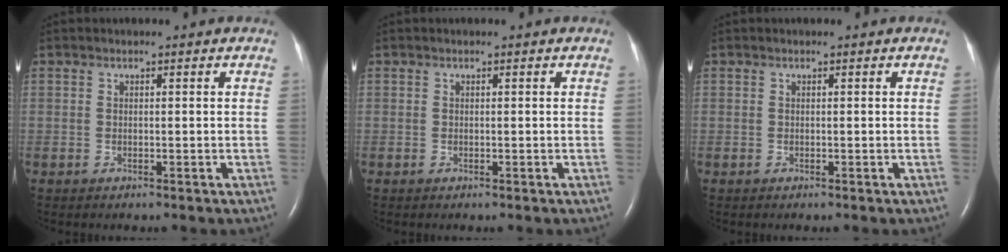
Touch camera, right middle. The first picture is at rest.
{"total": 0.0}
{"total": 0.0}